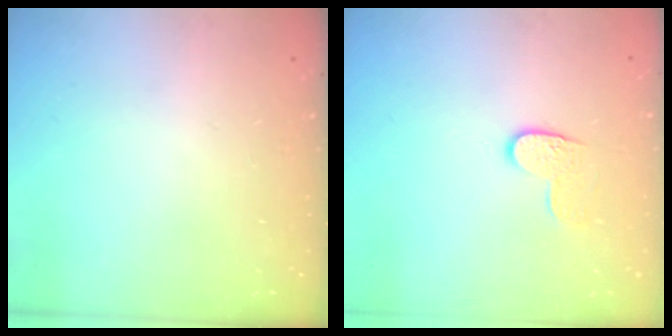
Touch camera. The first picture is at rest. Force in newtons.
{"total": 6.0, "press": 6.0, "slide": 0.5}